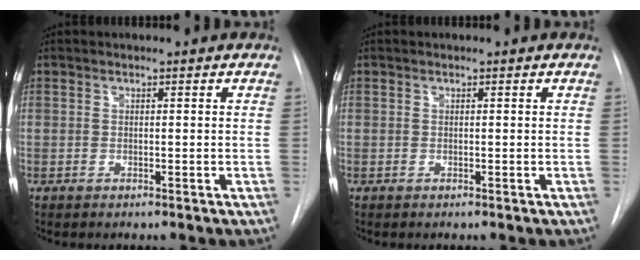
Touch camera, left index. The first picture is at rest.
{"total": 0.0}